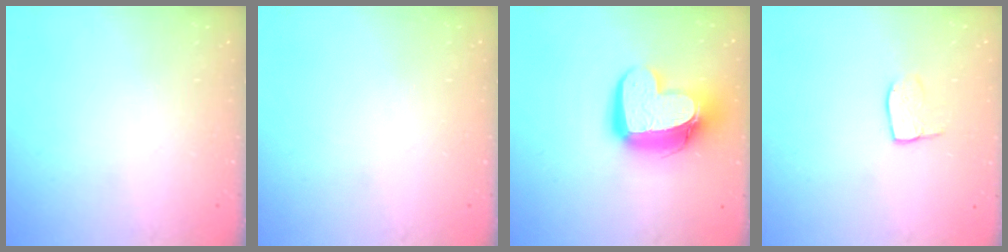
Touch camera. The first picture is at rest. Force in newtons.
{"total": 0.0}
{"total": 15.3, "press": 15.3, "slide": 1.4}
{"total": 6.3, "press": 6.3, "slide": 0.2}